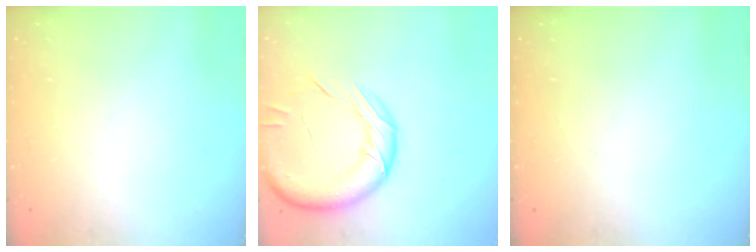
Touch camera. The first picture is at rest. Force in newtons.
{"total": 15.2, "press": 15.1, "slide": 1.7}
{"total": 0.0}